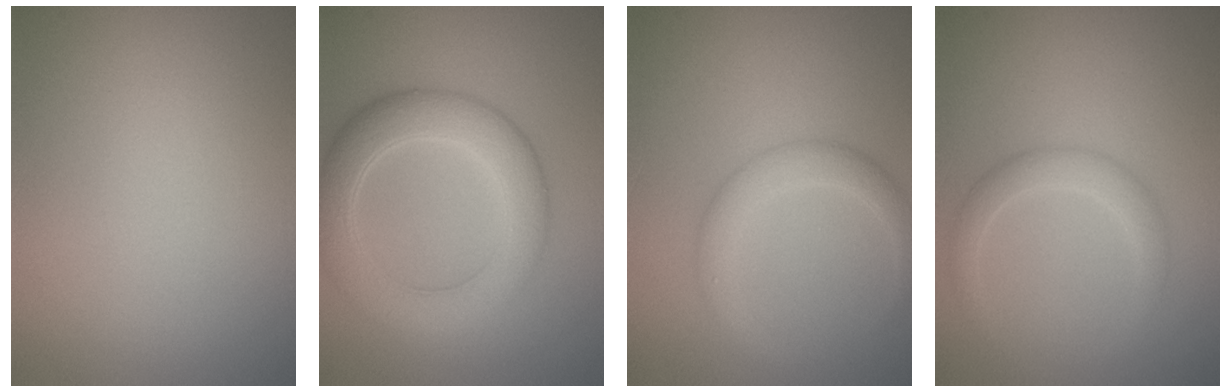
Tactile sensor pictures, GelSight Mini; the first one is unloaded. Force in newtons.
{"total": 5.8, "press": 5.8, "slide": 0.1}
{"total": 3.0, "press": 3.0, "slide": 0.1}
{"total": 2.2, "press": 2.2, "slide": 0.1}